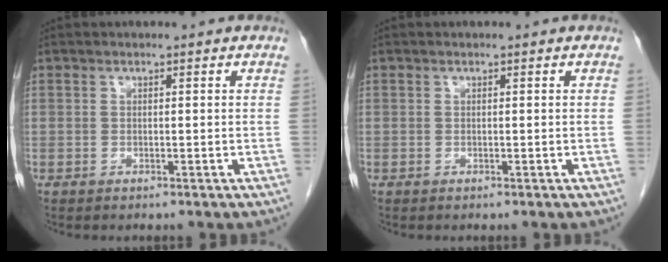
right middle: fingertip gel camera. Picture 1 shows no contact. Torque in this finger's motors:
{"motor_torque": [-0.08, -0.43, 0.05, -0.01]}